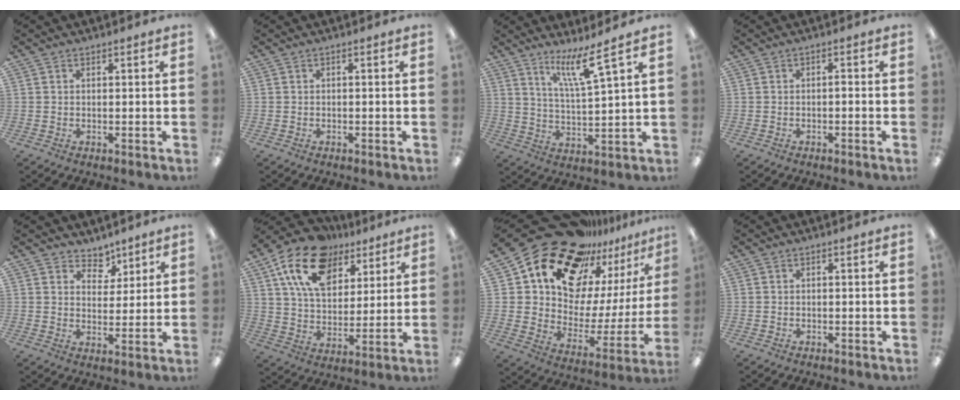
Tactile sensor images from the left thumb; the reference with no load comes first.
{"total": 0.0}
{"total": 9.8, "force": [6.8, 1.0, 7.0], "torque": [-0.122, -0.042, 0.112]}
{"total": 0.8, "force": [-0.6, -0.2, 0.6], "torque": [-0.009, -0.003, -0.011]}
{"total": 5.4, "force": [4.2, 3.3, 0.6], "torque": [-0.006, -0.031, 0.075]}
{"total": 18.0, "force": [10.2, 11.2, 9.7], "torque": [-0.174, -0.038, 0.187]}
{"total": 21.4, "force": [17.7, 10.0, 6.9], "torque": [-0.132, -0.145, 0.323]}
{"total": 0.0}